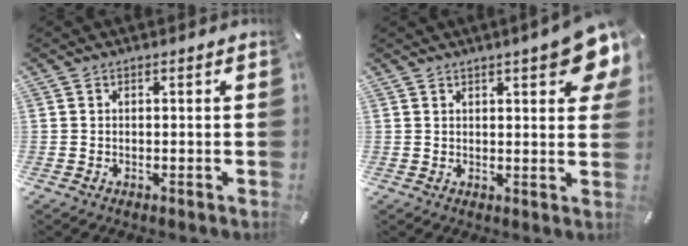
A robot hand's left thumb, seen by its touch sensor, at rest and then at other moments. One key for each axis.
{"total": 8.7, "fx": 4.6, "fy": 2.7, "fz": 6.9, "tx": -0.088, "ty": -0.020, "tz": 0.075}